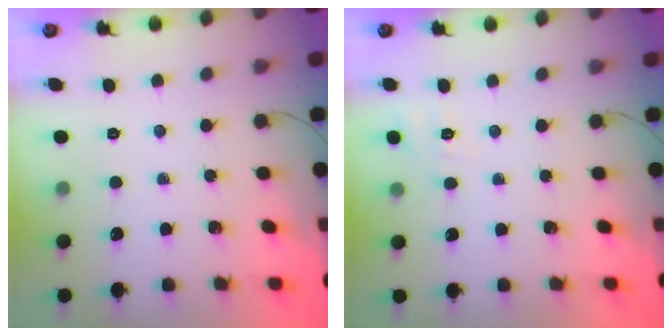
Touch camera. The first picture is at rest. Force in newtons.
{"total": 5.5, "press": 5.0, "slide": 2.3}